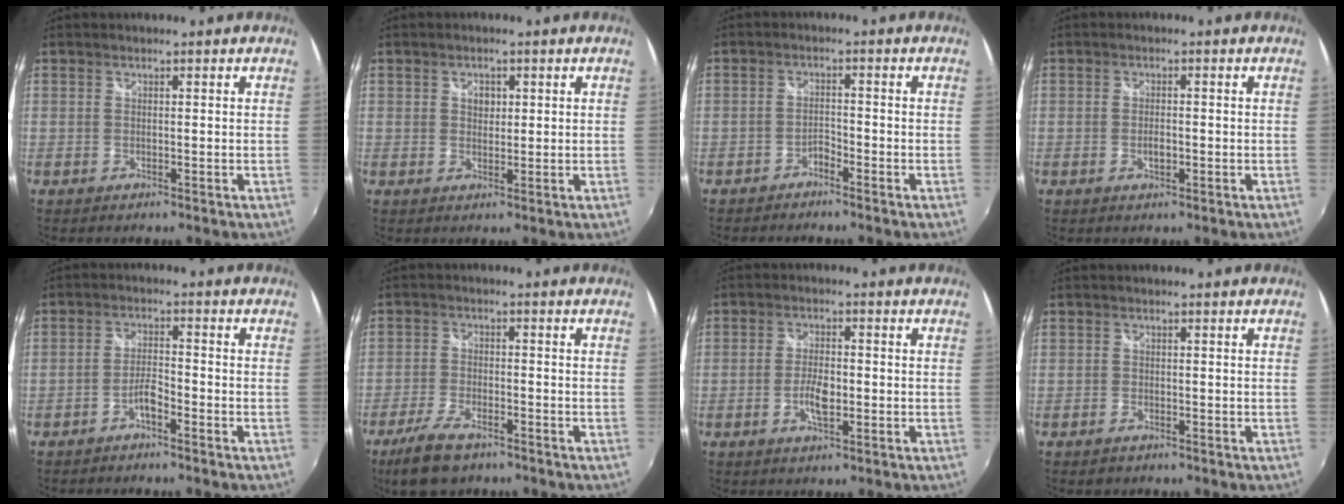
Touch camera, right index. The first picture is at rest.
{"total": 2.2, "force": [0.6, 1.8, 1.1], "torque": [-0.014, 0.004, 0.009]}
{"total": 1.9, "force": [-1.7, 0.6, 0.5], "torque": [-0.011, 0.005, -0.030]}
{"total": 2.2, "force": [-0.6, 1.0, 1.8], "torque": [-0.032, 0.001, -0.009]}
{"total": 3.0, "force": [-2.2, 0.6, 1.9], "torque": [-0.045, 0.009, -0.041]}
{"total": 8.3, "force": [-6.0, 3.3, 4.7], "torque": [-0.124, -0.014, -0.113]}
{"total": 4.8, "force": [-1.3, 1.9, 4.2], "torque": [-0.085, 0.003, -0.023]}
{"total": 1.4, "force": [-1.0, 0.9, 0.4], "torque": [-0.010, -0.001, -0.017]}